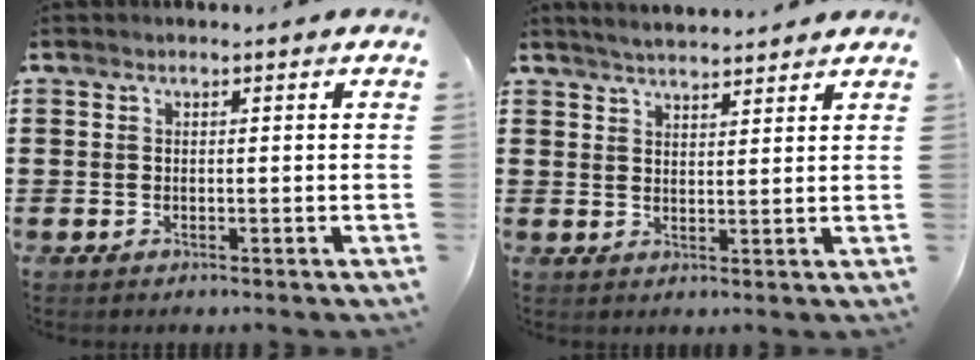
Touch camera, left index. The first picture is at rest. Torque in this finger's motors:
{"motor_torque": [-0.58, 0.70, -0.11, -0.06]}